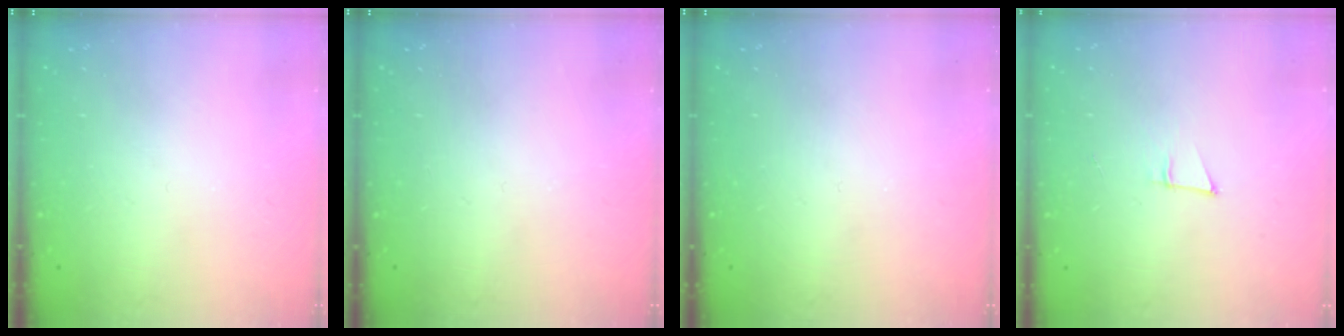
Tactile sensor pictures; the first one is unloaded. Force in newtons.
{"total": 0.0}
{"total": 0.0}
{"total": 5.2, "press": 4.3, "slide": 2.9}